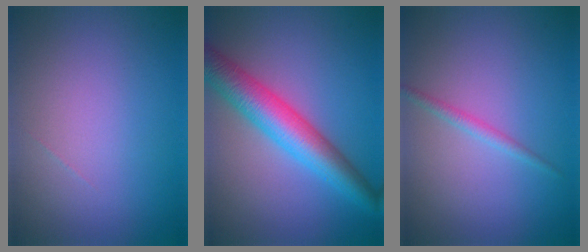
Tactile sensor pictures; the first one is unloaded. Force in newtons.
{"total": 6.4, "press": 6.4, "slide": 0.2}
{"total": 1.1, "press": 1.1, "slide": 0.0}